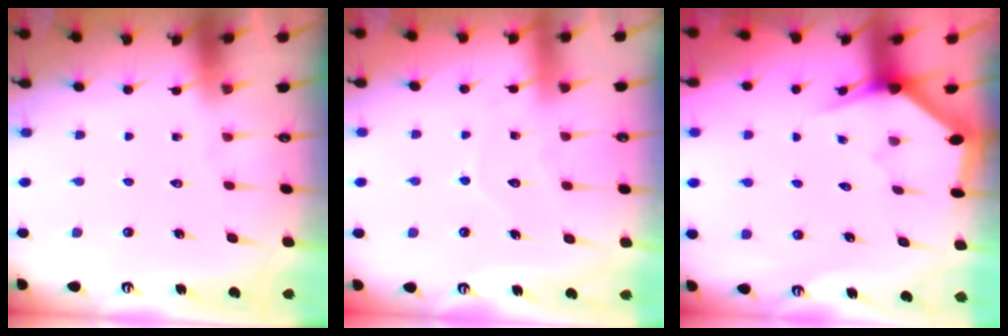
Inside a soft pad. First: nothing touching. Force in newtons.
{"total": 5.9, "press": 5.8, "slide": 0.7}
{"total": 3.1, "press": 3.1, "slide": 0.2}